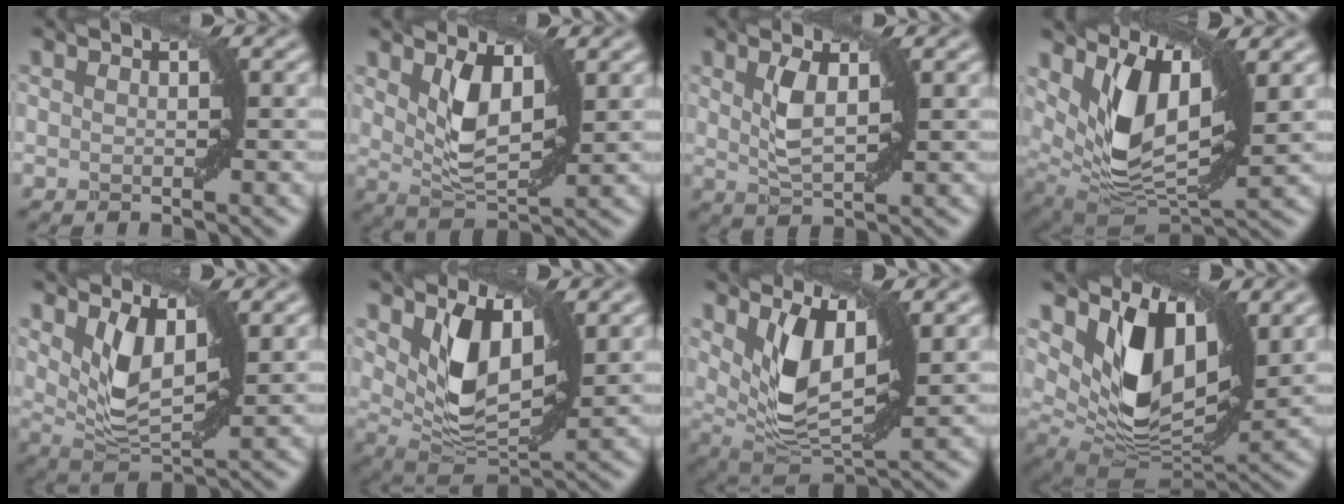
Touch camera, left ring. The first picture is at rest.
{"total": 4.5, "force": [1.6, 2.2, 3.6], "torque": [-0.073, -0.006, 0.032]}
{"total": 2.9, "force": [1.0, 1.0, 2.5], "torque": [-0.054, -0.001, 0.021]}
{"total": 9.6, "force": [3.0, 4.7, 7.8], "torque": [-0.152, -0.013, 0.059]}
{"total": 4.8, "force": [2.0, 2.3, 3.7], "torque": [-0.081, -0.009, 0.040]}
{"total": 6.3, "force": [2.2, 3.4, 4.9], "torque": [-0.098, -0.015, 0.044]}
{"total": 6.7, "force": [2.1, 3.3, 5.5], "torque": [-0.111, -0.014, 0.043]}
{"total": 9.7, "force": [3.7, 5.5, 7.2], "torque": [-0.130, -0.020, 0.074]}